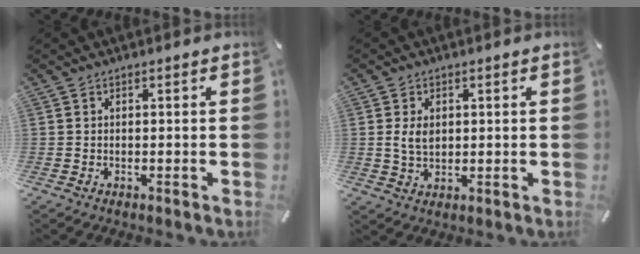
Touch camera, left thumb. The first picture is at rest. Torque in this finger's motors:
{"motor_torque": [0.01, -0.02, -0.23, -0.07, 0.08]}